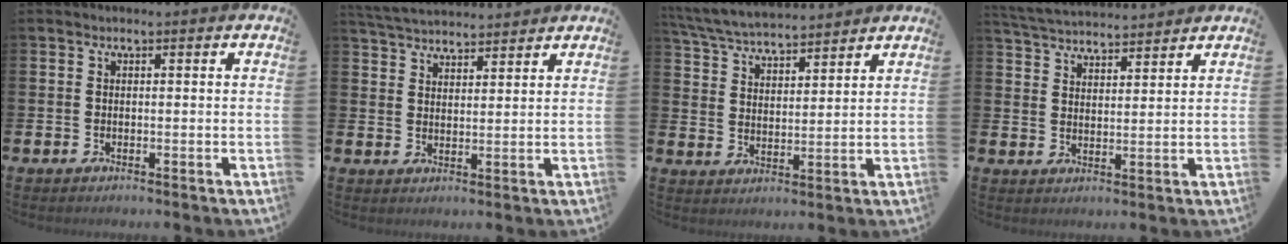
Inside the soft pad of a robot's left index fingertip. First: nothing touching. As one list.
[{"total": 4.3, "force": [4.2, 0.7, 0.4], "torque": [-0.021, -0.019, 0.078]}, {"total": 6.0, "force": [5.9, 0.8, 0.8], "torque": [-0.040, -0.034, 0.105]}, {"total": 4.5, "force": [4.5, 0.6, 0.1], "torque": [-0.018, -0.026, 0.080]}]